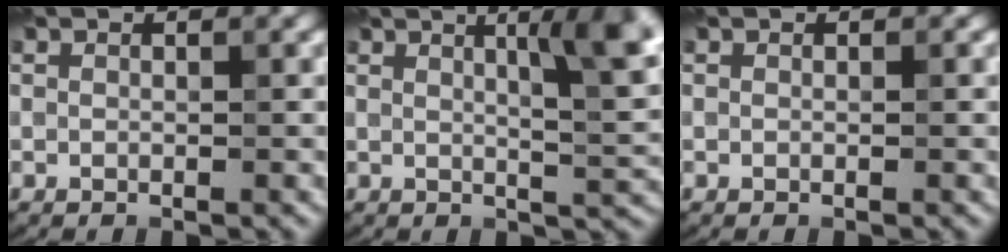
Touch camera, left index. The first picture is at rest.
{"total": 7.0, "force": [2.4, 1.5, 6.4], "torque": [-0.064, 0.009, 0.033]}
{"total": 0.0}